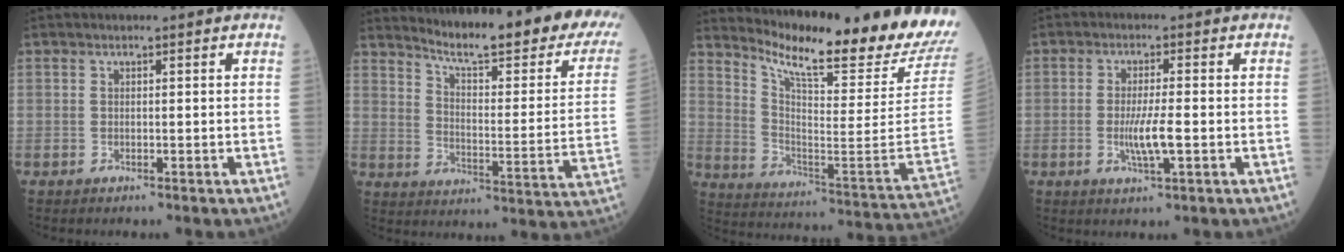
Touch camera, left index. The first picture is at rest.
{"total": 24.0, "force": [20.6, 1.8, 12.2], "torque": [-0.178, -0.096, 0.261]}
{"total": 22.2, "force": [20.6, -1.0, 8.4], "torque": [-0.167, -0.119, 0.290]}
{"total": 4.6, "force": [-1.1, 0.4, 4.5], "torque": [-0.093, -0.012, -0.018]}